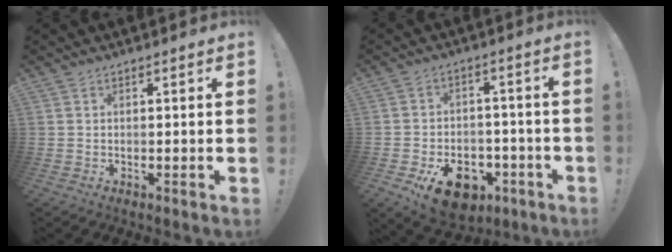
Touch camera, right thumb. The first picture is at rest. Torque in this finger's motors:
{"motor_torque": [1.80, 1.04, 0.85, -0.90, 0.06]}